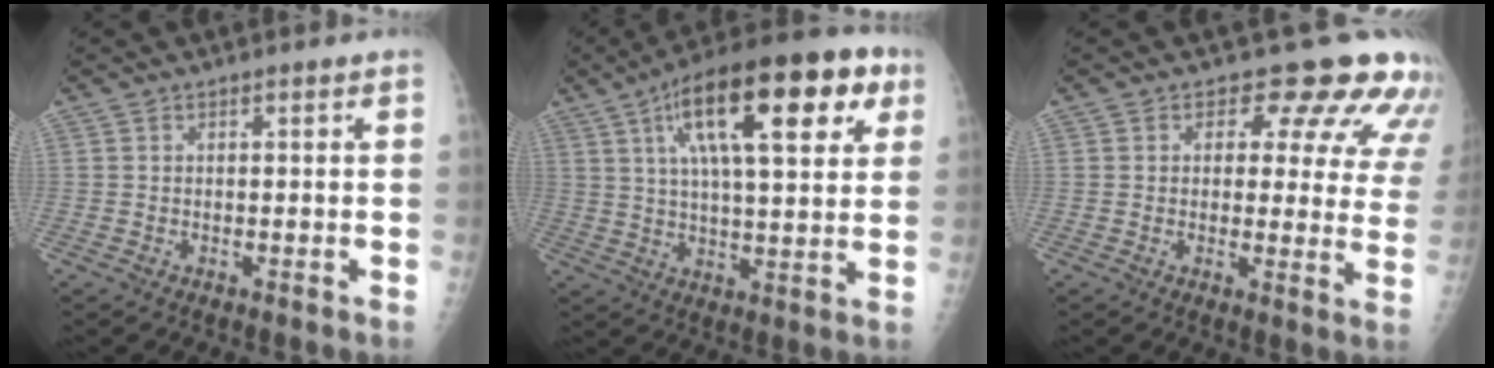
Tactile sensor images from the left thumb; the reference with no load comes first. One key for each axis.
{"total": 21.9, "fx": 9.3, "fy": 7.9, "fz": 18.2, "tx": -0.261, "ty": 0.006, "tz": 0.138}
{"total": 13.3, "fx": 10.1, "fy": 6.2, "fz": 6.1, "tx": -0.013, "ty": -0.056, "tz": 0.089}